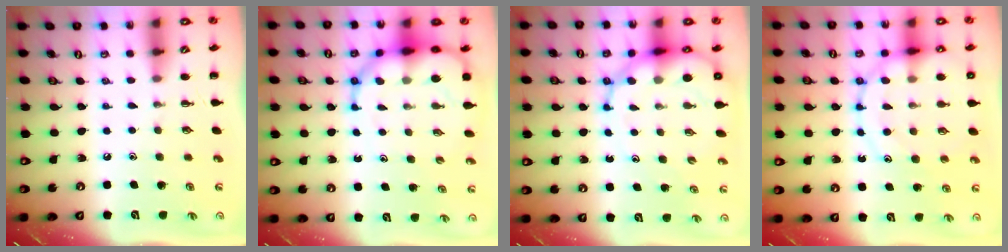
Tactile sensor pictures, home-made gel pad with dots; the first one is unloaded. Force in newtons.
{"total": 11.1, "press": 10.8, "slide": 2.7}
{"total": 13.3, "press": 12.8, "slide": 3.5}
{"total": 16.1, "press": 16.0, "slide": 2.5}